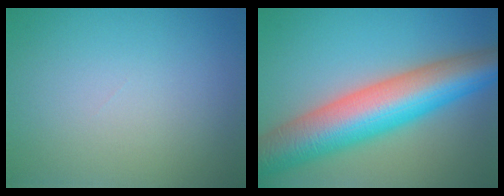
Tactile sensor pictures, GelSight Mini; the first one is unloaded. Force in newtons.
{"total": 11.8, "press": 11.8, "slide": 0.4}